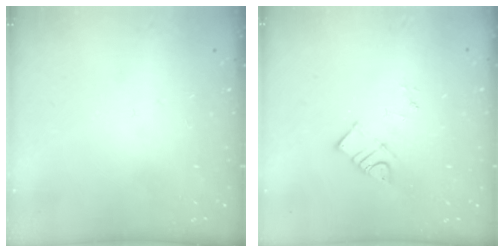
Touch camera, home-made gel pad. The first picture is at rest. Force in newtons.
{"total": 3.6, "press": 3.6, "slide": 0.3}